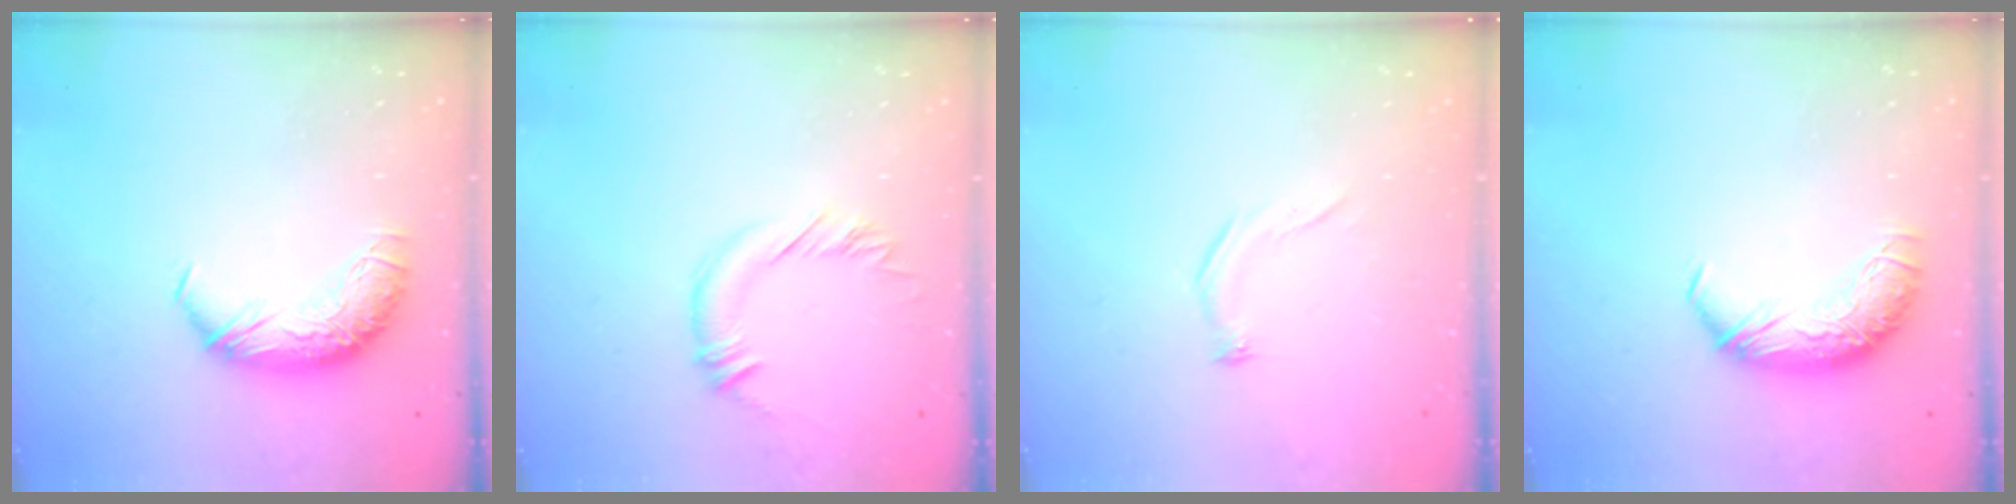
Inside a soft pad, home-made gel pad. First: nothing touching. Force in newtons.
{"total": 2.8, "press": 2.8, "slide": 0.2}
{"total": 5.5, "press": 5.4, "slide": 1.0}
{"total": 0.0}